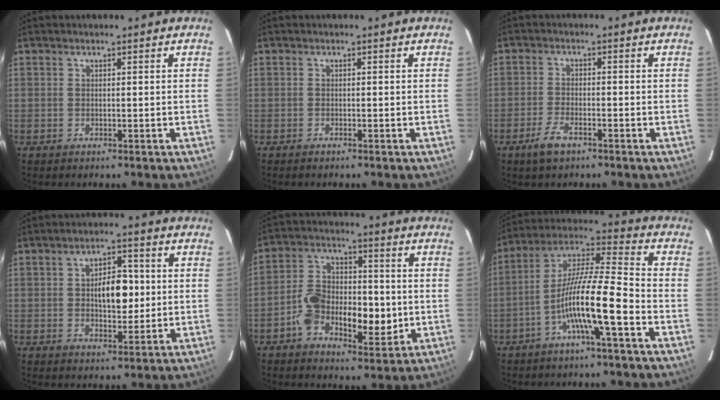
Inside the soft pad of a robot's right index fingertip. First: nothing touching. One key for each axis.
{"total": 0.7, "fx": -0.7, "fy": 0.0, "fz": 0.3, "tx": -0.009, "ty": -0.002, "tz": -0.008}
{"total": 3.7, "fx": -2.5, "fy": 1.2, "fz": 2.5, "tx": -0.057, "ty": -0.001, "tz": -0.046}
{"total": 6.9, "fx": 0.4, "fy": 3.2, "fz": 6.1, "tx": -0.097, "ty": 0.012, "tz": 0.010}
{"total": 12.0, "fx": -2.9, "fy": 6.6, "fz": 9.7, "tx": -0.178, "ty": 0.022, "tz": -0.048}
{"total": 13.0, "fx": -5.0, "fy": 0.4, "fz": 12.0, "tx": -0.227, "ty": 0.015, "tz": -0.095}